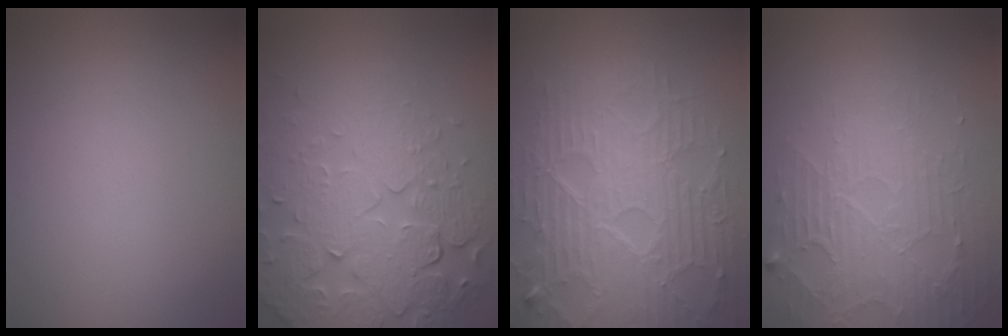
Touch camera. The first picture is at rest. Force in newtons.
{"total": 8.2, "press": 5.8, "slide": 5.8}
{"total": 8.4, "press": 6.1, "slide": 5.8}
{"total": 4.1, "press": 3.4, "slide": 2.3}